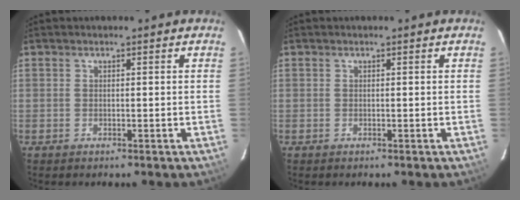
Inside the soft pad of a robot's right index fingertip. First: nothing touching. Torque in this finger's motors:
{"motor_torque": [0.00, 0.00, 0.01, 0.01]}